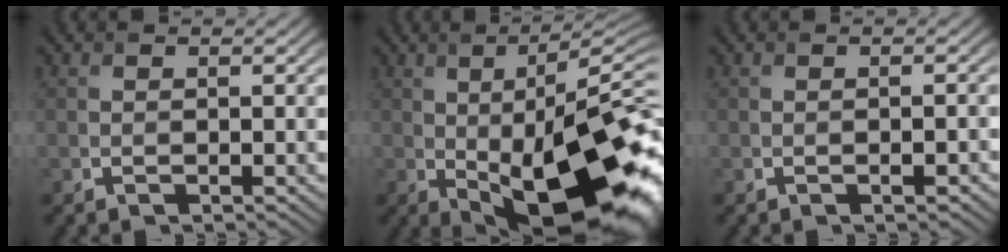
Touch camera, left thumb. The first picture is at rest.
{"total": 17.3, "force": [-2.8, 6.4, 15.9], "torque": [-0.214, -0.008, -0.040]}
{"total": 1.1, "force": [-0.5, 0.3, 0.9], "torque": [-0.014, 0.002, -0.006]}